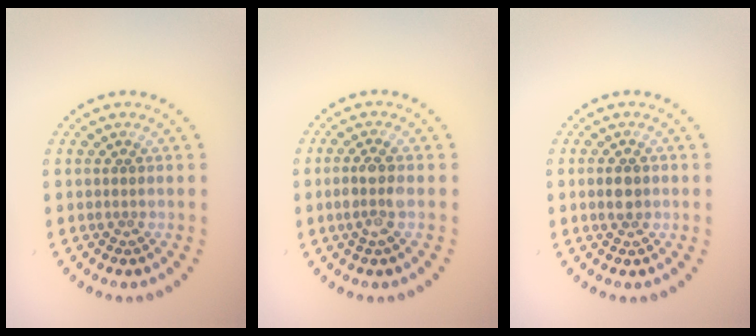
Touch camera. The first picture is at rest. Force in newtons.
{"total": 2.2, "press": 2.0, "slide": 1.0}
{"total": 2.2, "press": 2.2, "slide": 0.0}